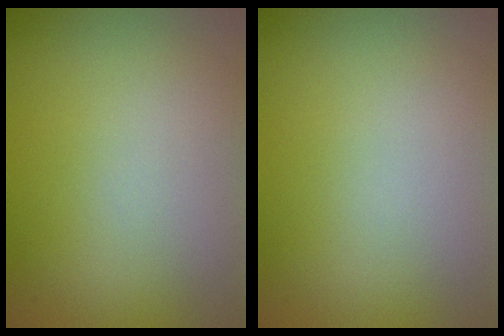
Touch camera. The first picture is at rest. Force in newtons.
{"total": 0.0}